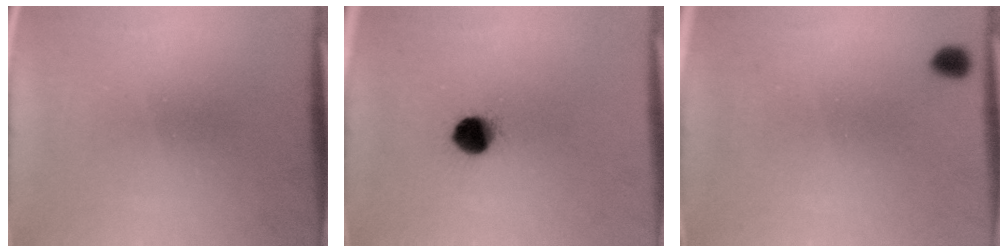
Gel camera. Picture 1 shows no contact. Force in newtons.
{"total": 6.2}
{"total": 1.3}